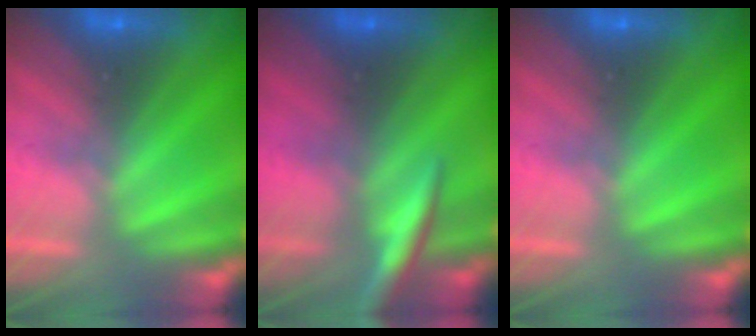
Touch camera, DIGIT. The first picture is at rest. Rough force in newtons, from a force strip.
{"total": 3.0}
{"total": 0.0}